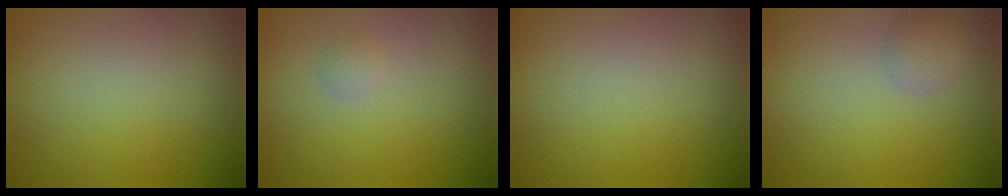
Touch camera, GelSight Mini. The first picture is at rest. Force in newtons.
{"total": 0.7, "press": 0.7, "slide": 0.0}
{"total": 0.0}
{"total": 1.5, "press": 1.5, "slide": 0.0}